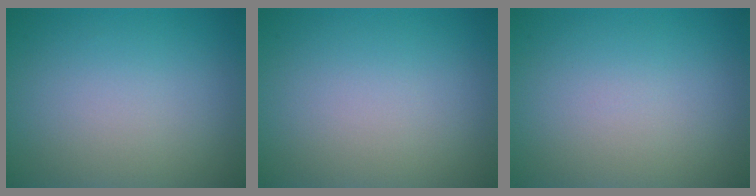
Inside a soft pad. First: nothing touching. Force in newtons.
{"total": 0.0}
{"total": 0.0}